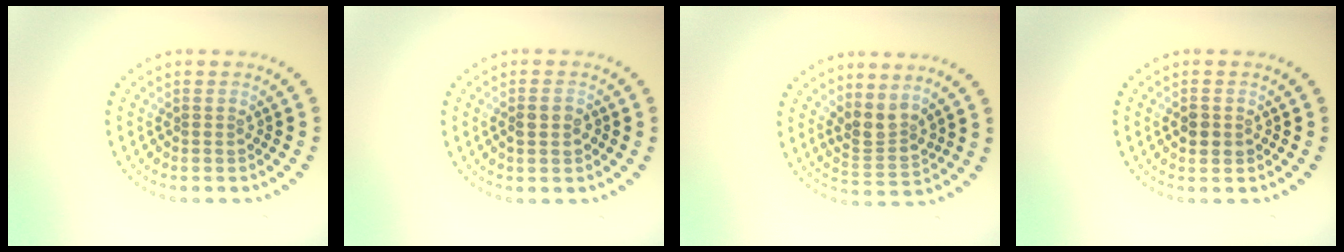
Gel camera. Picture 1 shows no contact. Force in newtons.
{"total": 1.9, "press": 1.9, "slide": 0.3}
{"total": 2.6, "press": 2.0, "slide": 1.6}
{"total": 1.5, "press": 1.5, "slide": 0.2}